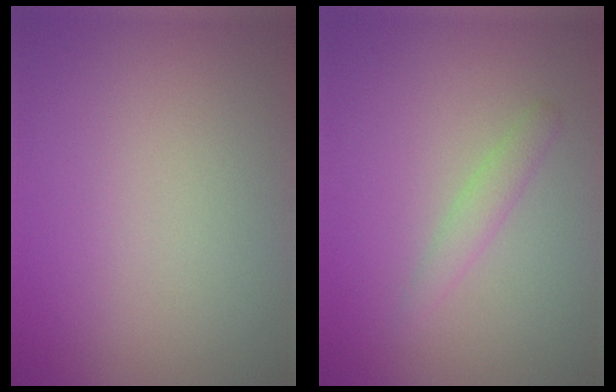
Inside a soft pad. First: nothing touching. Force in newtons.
{"total": 1.4, "press": 1.4, "slide": 0.1}